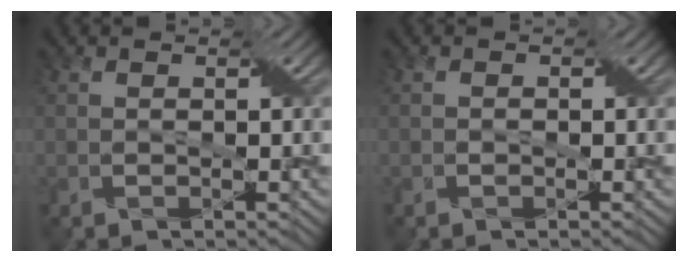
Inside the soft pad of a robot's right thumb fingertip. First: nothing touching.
{"total": 0.5, "force": [-0.2, 0.4, 0.2], "torque": [-0.003, -0.001, -0.004]}